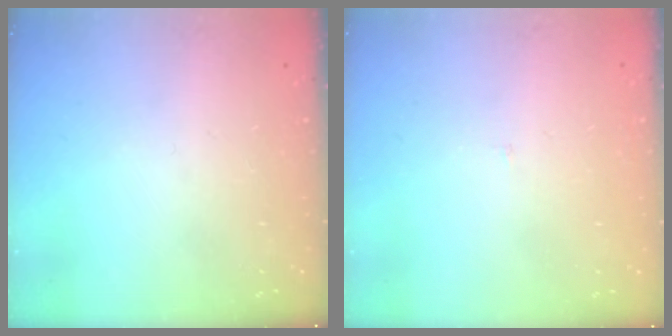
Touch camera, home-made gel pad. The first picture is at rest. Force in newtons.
{"total": 2.0, "press": 2.0, "slide": 0.1}